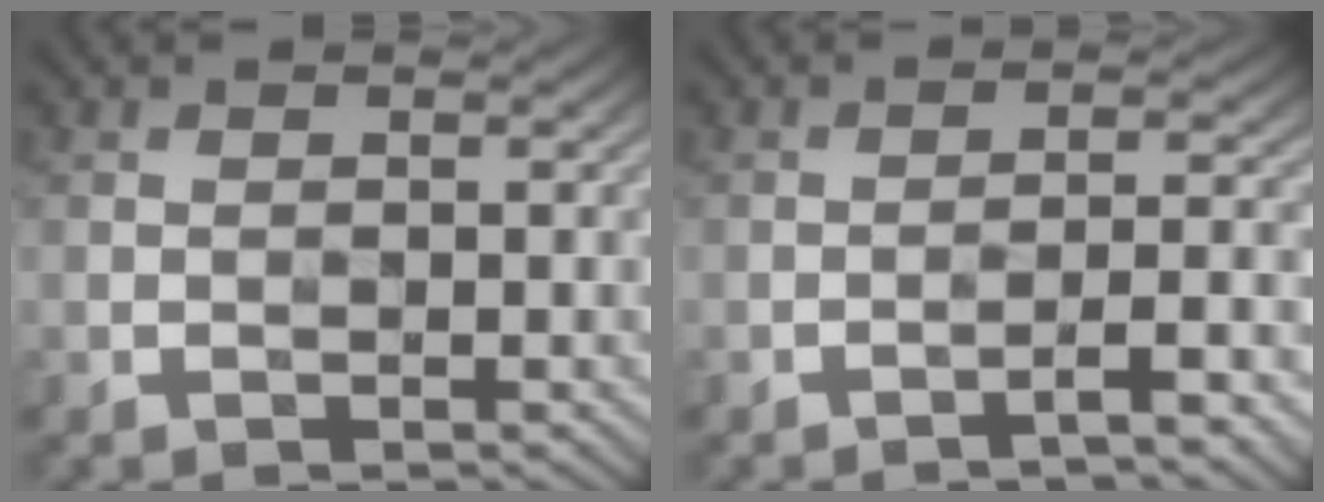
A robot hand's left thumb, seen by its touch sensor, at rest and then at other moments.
{"total": 3.7, "force": [-2.5, 0.4, 2.7], "torque": [-0.039, 0.016, -0.047]}